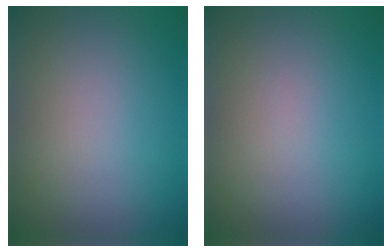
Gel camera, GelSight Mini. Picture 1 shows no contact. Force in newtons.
{"total": 0.0}